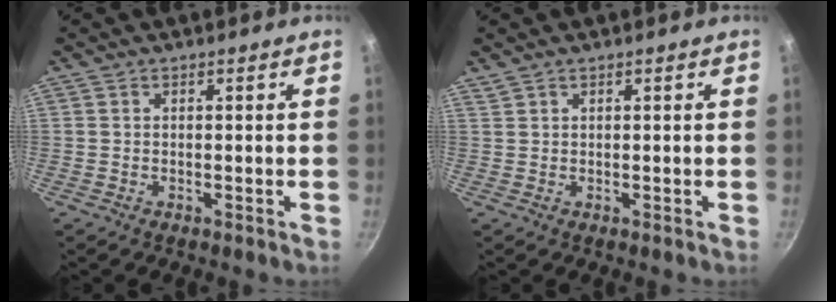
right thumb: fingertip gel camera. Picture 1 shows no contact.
{"total": 0.8, "force": [0.7, 0.2, 0.2], "torque": [-0.007, 0.000, 0.019]}